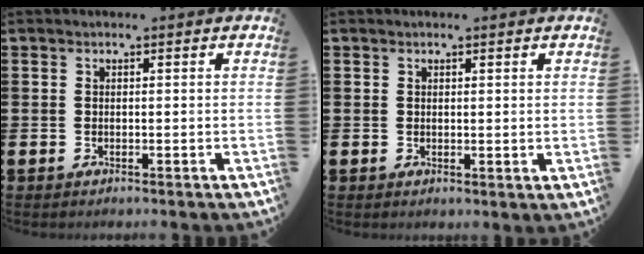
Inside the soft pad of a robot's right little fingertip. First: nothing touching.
{"total": 0.0}